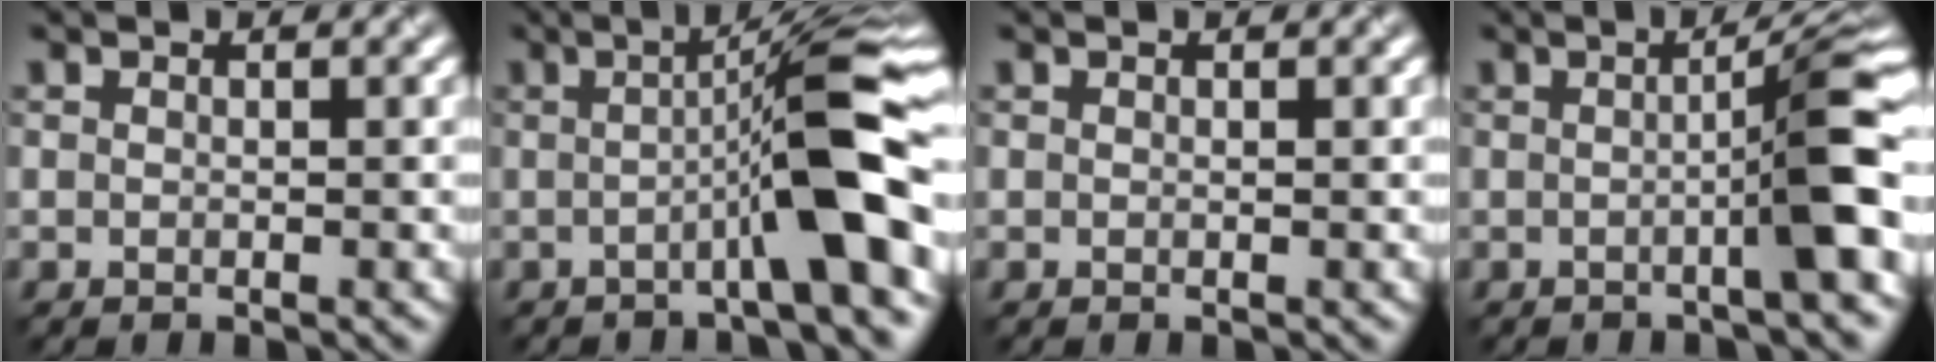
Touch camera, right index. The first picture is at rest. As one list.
[{"total": 8.9, "force": [-1.7, 1.1, 8.7], "torque": [-0.105, 0.019, -0.032]}, {"total": 0.0}, {"total": 6.1, "force": [-0.9, 0.7, 6.0], "torque": [-0.075, 0.014, -0.012]}]